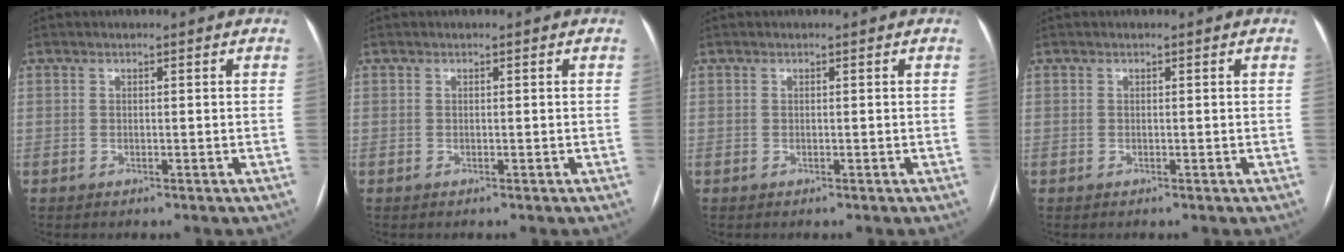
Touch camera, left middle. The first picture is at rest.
{"total": 0.0}
{"total": 0.0}
{"total": 0.0}